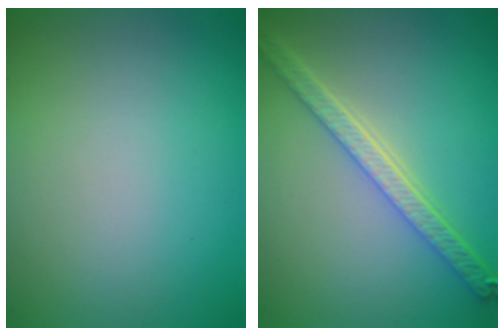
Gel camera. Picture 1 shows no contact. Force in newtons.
{"total": 4.7, "press": 3.7, "slide": 2.8}